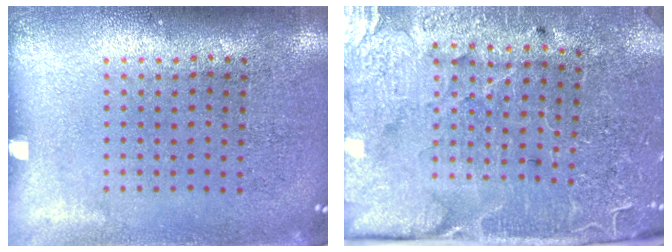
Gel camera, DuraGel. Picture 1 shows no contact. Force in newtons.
{"total": 3.5, "press": 3.4, "slide": 0.7}